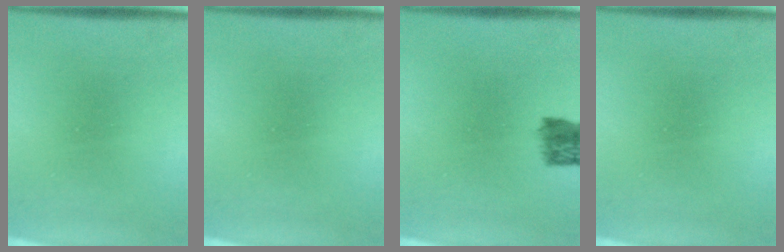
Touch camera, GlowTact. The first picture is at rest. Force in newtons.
{"total": 0.0}
{"total": 4.5}
{"total": 0.0}